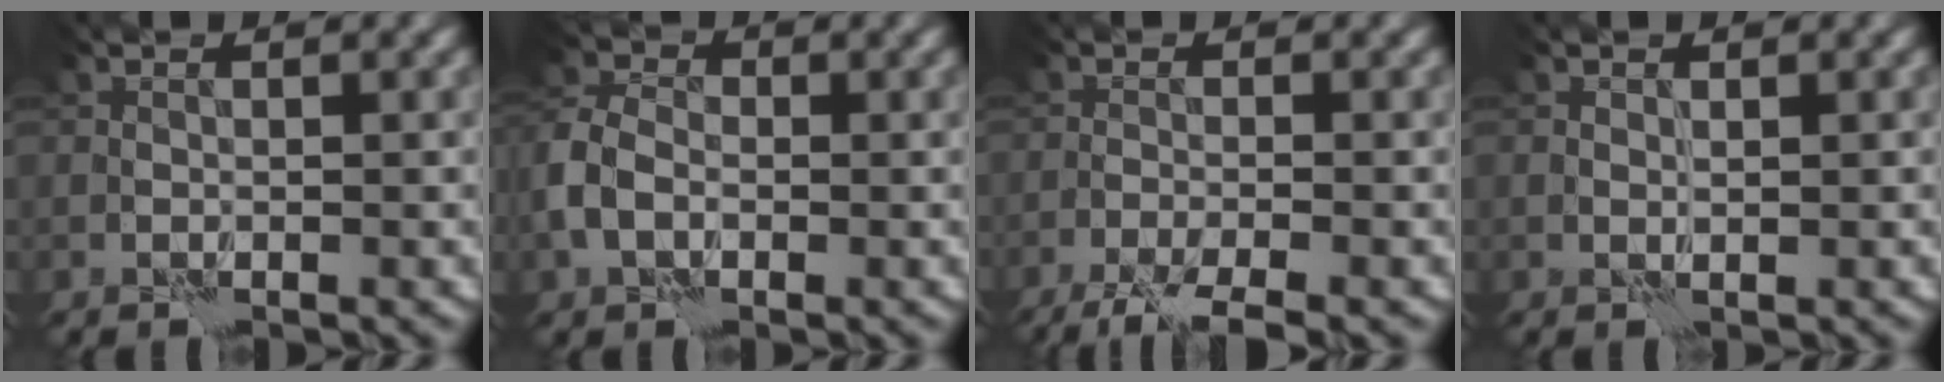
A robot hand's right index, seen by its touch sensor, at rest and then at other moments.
{"total": 4.2, "force": [-1.2, 3.0, 2.7], "torque": [-0.068, 0.002, -0.036]}
{"total": 4.7, "force": [-3.5, 0.5, 3.0], "torque": [-0.048, -0.017, -0.067]}
{"total": 0.5, "force": [0.4, 0.1, 0.2], "torque": [-0.004, -0.003, 0.008]}